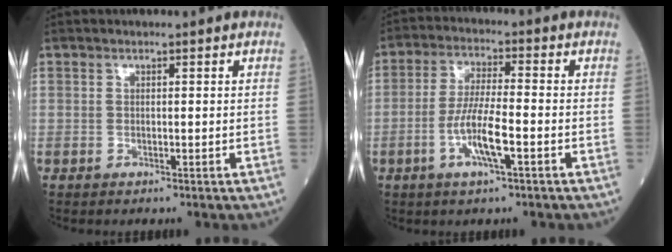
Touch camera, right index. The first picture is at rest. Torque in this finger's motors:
{"motor_torque": [0.98, -0.22, 0.23, 0.06]}